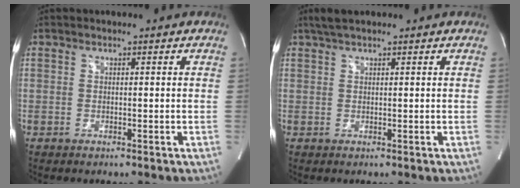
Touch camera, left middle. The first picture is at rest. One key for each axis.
{"total": 2.9, "fx": 2.3, "fy": 0.5, "fz": 1.7, "tx": -0.036, "ty": 0.021, "tz": 0.044}